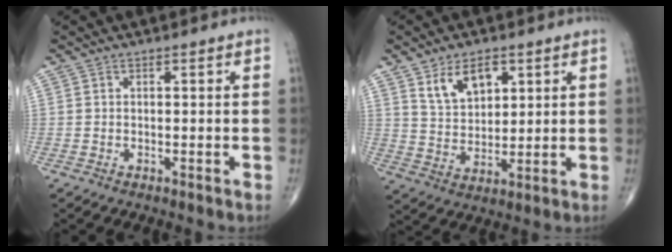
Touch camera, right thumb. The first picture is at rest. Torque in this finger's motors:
{"motor_torque": [-0.66, 0.94, 0.28, 0.13, 0.10]}